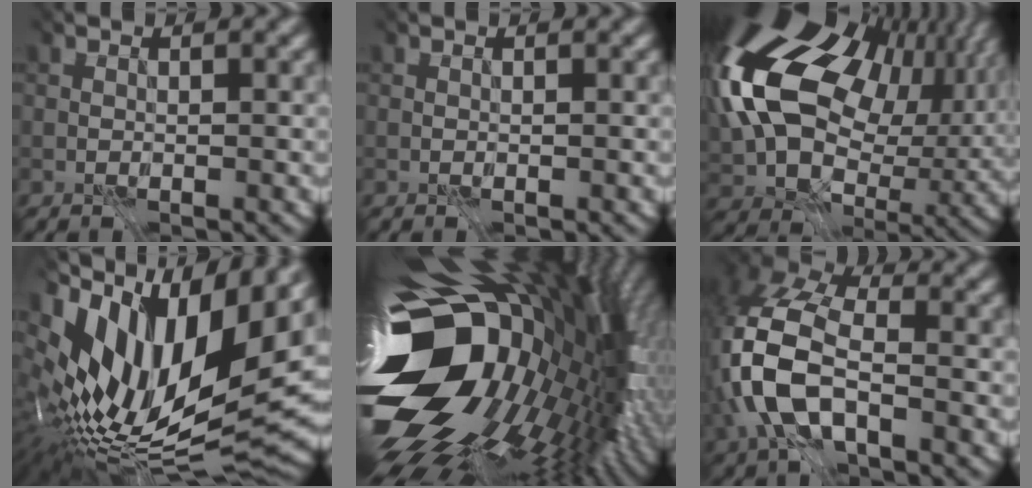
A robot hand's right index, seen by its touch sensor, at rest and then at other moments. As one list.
[{"total": 0.0}, {"total": 17.8, "force": [2.8, 12.3, 12.5], "torque": [-0.262, -0.023, 0.091]}, {"total": 14.9, "force": [1.6, 6.9, 13.1], "torque": [-0.246, 0.002, 0.049]}, {"total": 17.9, "force": [-4.0, 10.6, 13.9], "torque": [-0.265, -0.054, -0.041]}, {"total": 9.0, "force": [-4.2, 4.3, 6.7], "torque": [-0.184, -0.014, -0.071]}]